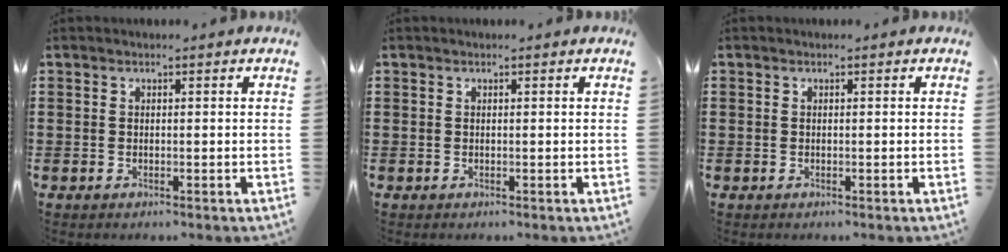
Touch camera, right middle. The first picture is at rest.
{"total": 0.0}
{"total": 0.0}